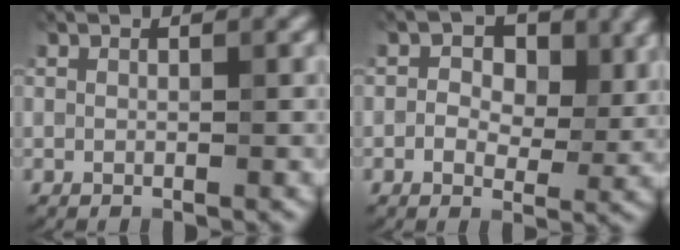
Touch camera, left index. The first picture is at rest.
{"total": 5.0, "force": [1.2, 3.3, 3.5], "torque": [-0.039, -0.004, 0.009]}